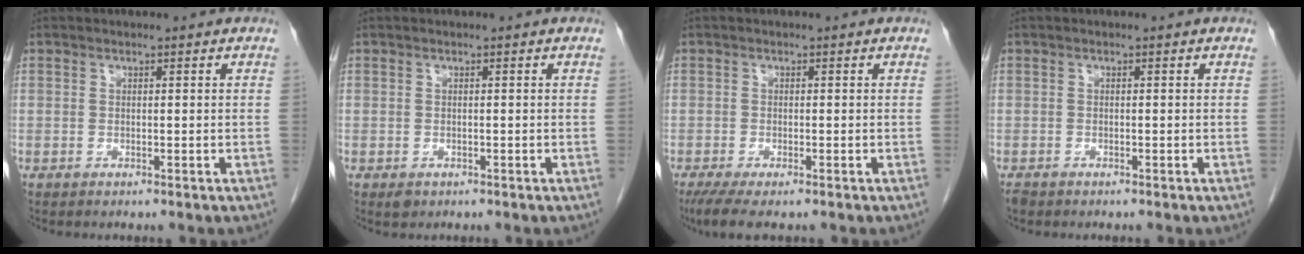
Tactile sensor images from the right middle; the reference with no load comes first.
{"total": 1.1, "force": [-0.5, 0.8, 0.5], "torque": [-0.008, 0.001, -0.002]}
{"total": 4.5, "force": [-3.1, 1.0, 3.1], "torque": [-0.056, -0.014, -0.049]}
{"total": 1.2, "force": [-1.0, 0.5, 0.5], "torque": [-0.013, -0.003, -0.016]}